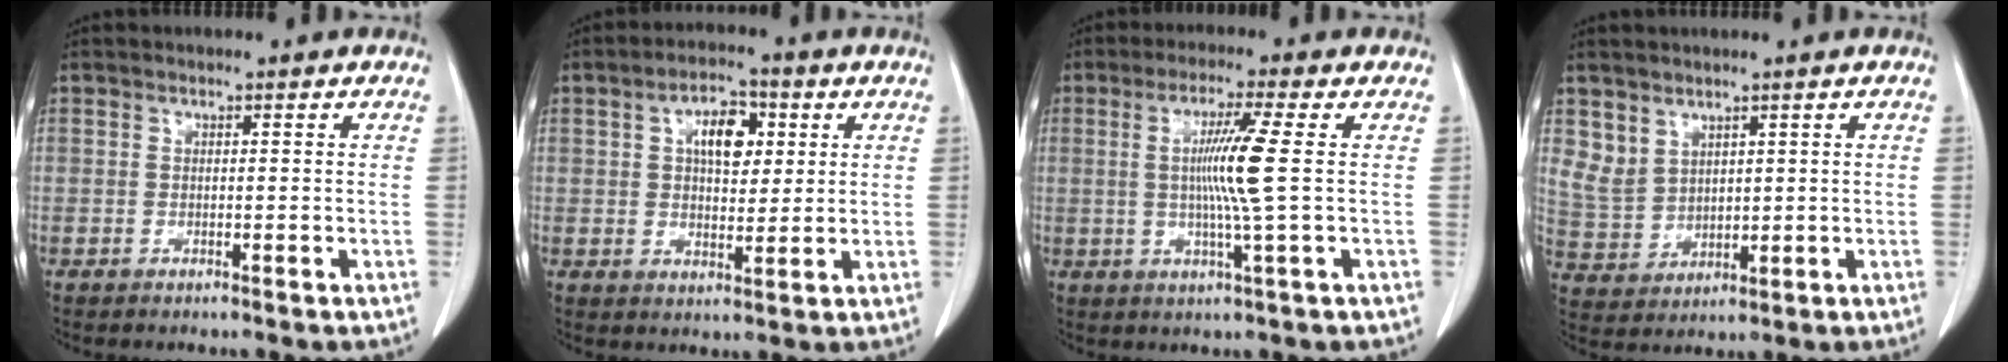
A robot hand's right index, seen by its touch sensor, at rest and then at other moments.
{"total": 7.1, "force": [2.1, 3.6, 5.7], "torque": [-0.097, 0.013, 0.036]}
{"total": 7.7, "force": [0.6, -1.4, 7.6], "torque": [-0.144, -0.005, 0.014]}
{"total": 5.4, "force": [3.4, 4.0, 1.4], "torque": [-0.035, 0.004, 0.086]}